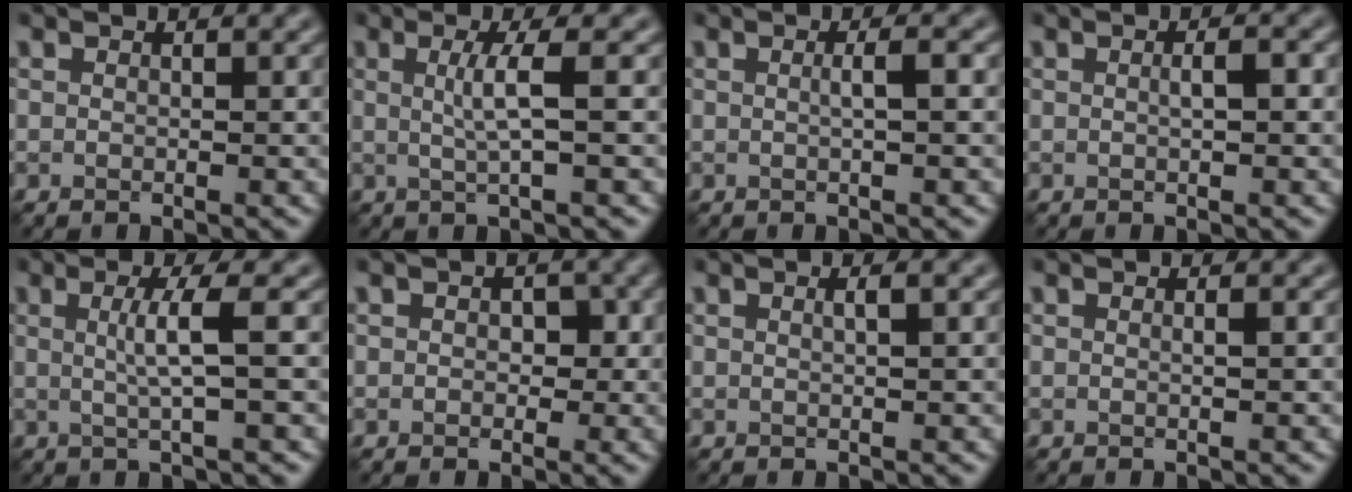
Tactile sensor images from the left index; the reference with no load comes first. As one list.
[{"total": 2.9, "force": [0.3, 0.5, 2.8], "torque": [-0.052, -0.001, 0.004]}, {"total": 1.7, "force": [0.1, 0.4, 1.6], "torque": [-0.024, 0.004, -0.004]}, {"total": 1.4, "force": [0.2, 0.3, 1.4], "torque": [-0.016, -0.006, 0.002]}, {"total": 3.3, "force": [0.3, 0.6, 3.2], "torque": [-0.056, 0.000, 0.003]}, {"total": 1.8, "force": [0.1, 1.5, 1.1], "torque": [-0.010, -0.002, -0.002]}, {"total": 1.3, "force": [0.5, 0.4, 1.1], "torque": [-0.013, 0.001, 0.001]}, {"total": 0.6, "force": [0.0, 0.1, 0.5], "torque": [-0.005, 0.002, -0.002]}]